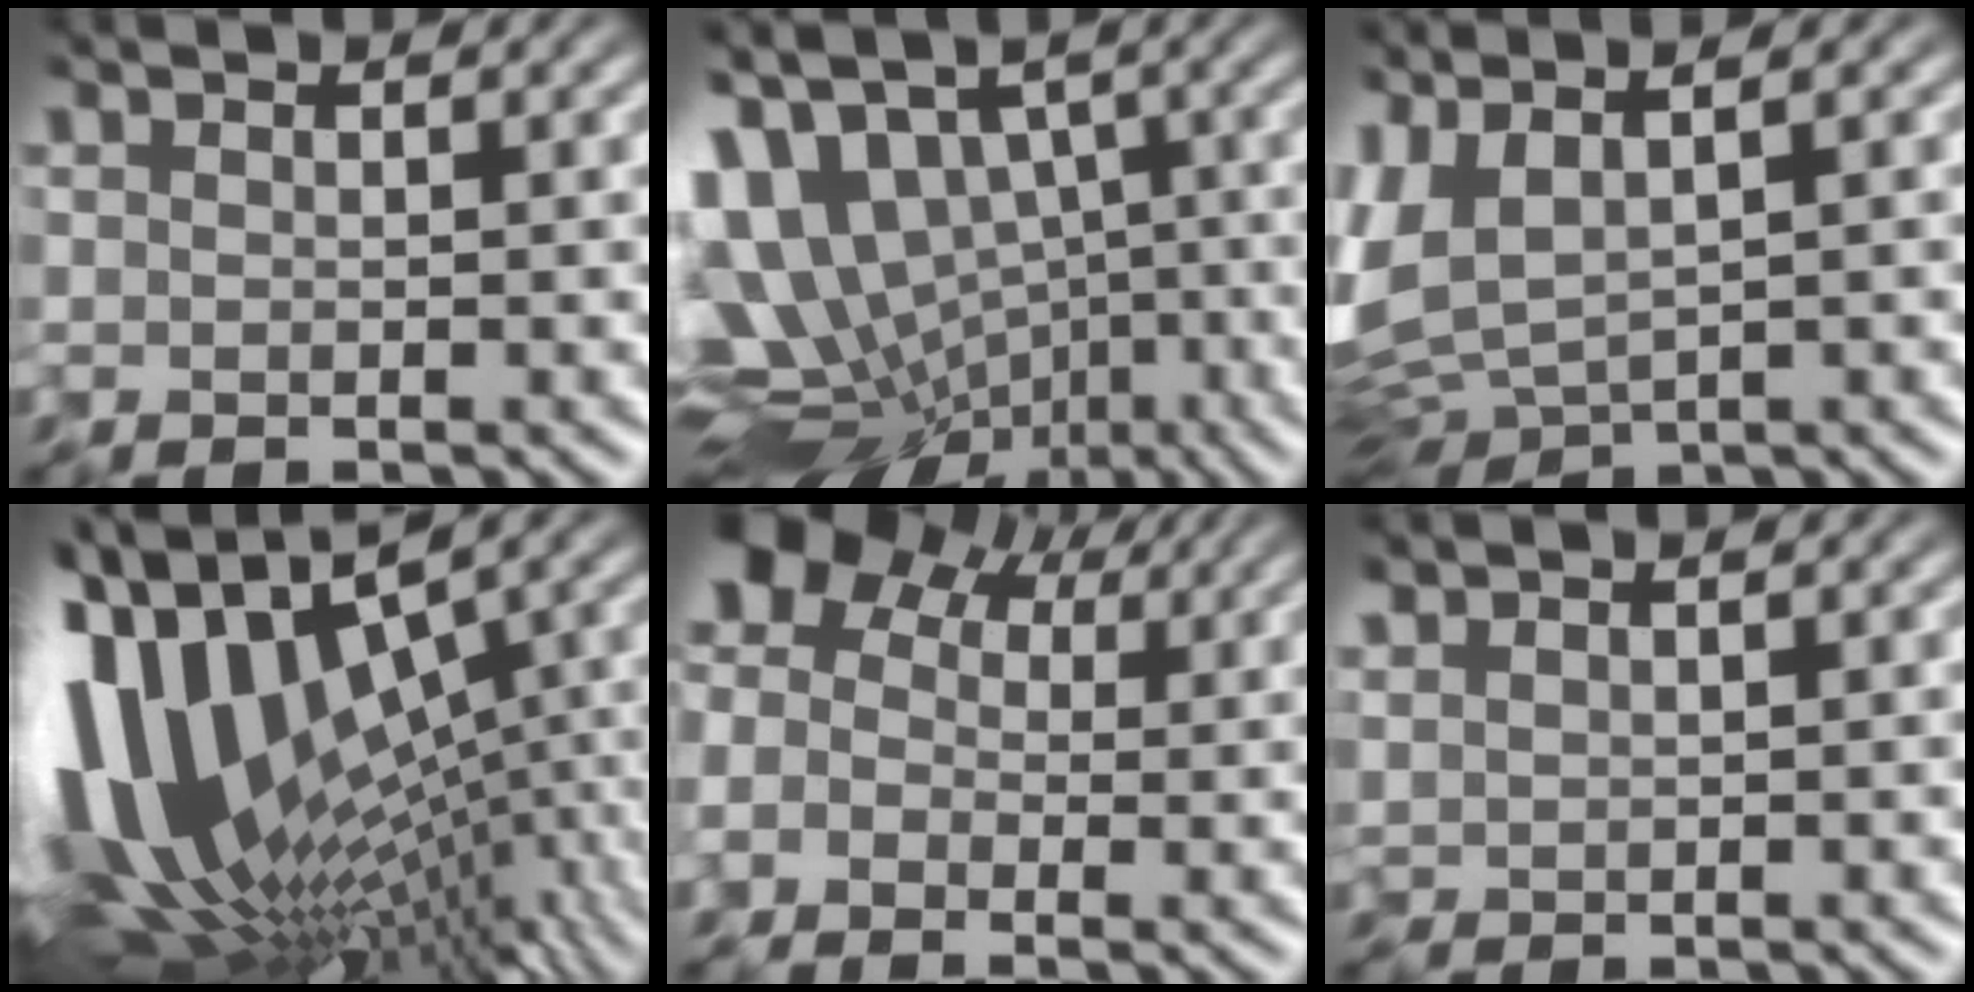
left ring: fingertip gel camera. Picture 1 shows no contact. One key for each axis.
{"total": 13.5, "fx": 0.5, "fy": 9.0, "fz": 10.1, "tx": -0.193, "ty": -0.009, "tz": 0.040}
{"total": 5.0, "fx": 1.0, "fy": 1.6, "fz": 4.7, "tx": -0.108, "ty": 0.001, "tz": 0.023}
{"total": 15.6, "fx": -0.7, "fy": 7.4, "fz": 13.7, "tx": -0.248, "ty": -0.007, "tz": 0.008}
{"total": 6.5, "fx": 1.1, "fy": 4.8, "fz": 4.2, "tx": -0.068, "ty": 0.031, "tz": -0.008}
{"total": 0.9, "fx": 0.8, "fy": 0.0, "fz": 0.3, "tx": -0.012, "ty": 0.005, "tz": 0.019}